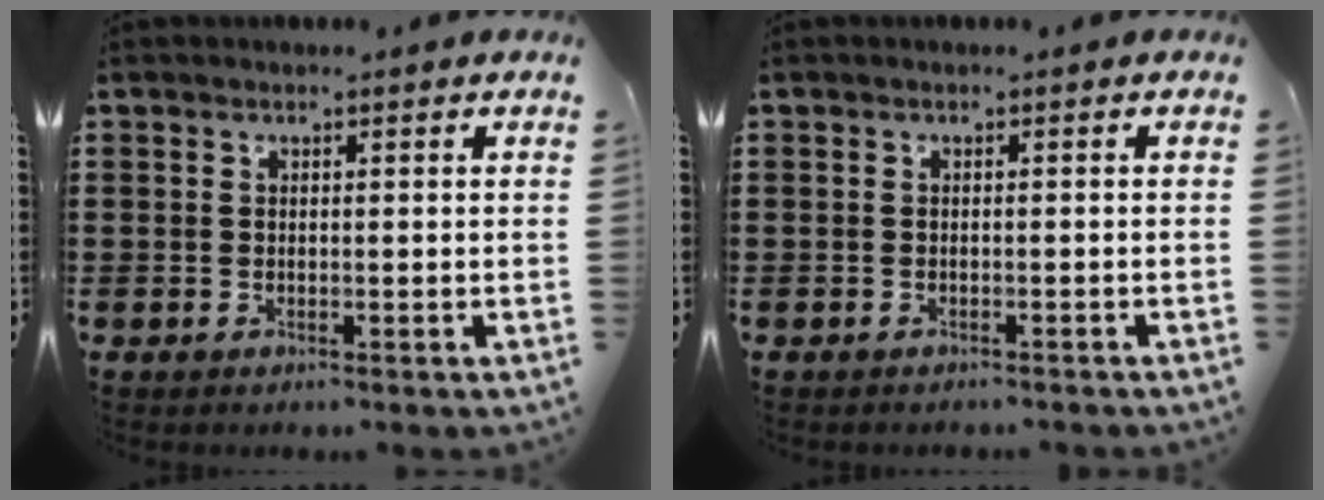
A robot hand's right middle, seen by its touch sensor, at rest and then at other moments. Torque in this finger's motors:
{"motor_torque": [1.62, 0.52, 0.02, -0.04]}